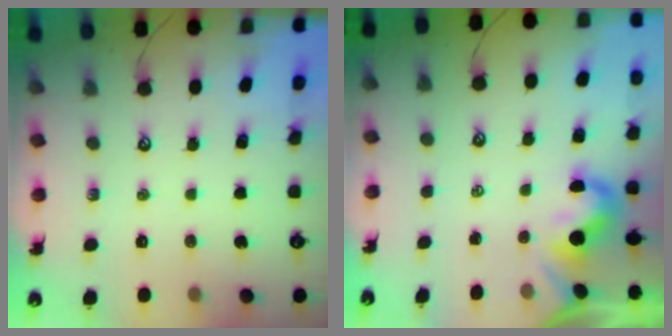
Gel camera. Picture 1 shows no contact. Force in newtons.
{"total": 1.8, "press": 1.6, "slide": 0.8}